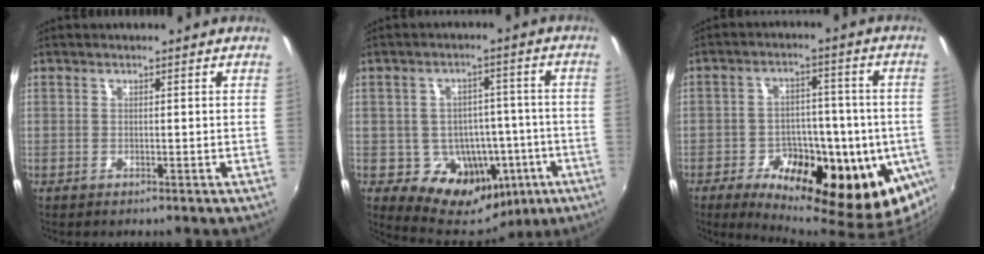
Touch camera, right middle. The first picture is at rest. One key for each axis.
{"total": 13.2, "fx": -4.8, "fy": 11.2, "fz": 5.2, "tx": -0.098, "ty": 0.021, "tz": -0.046}
{"total": 22.6, "fx": -7.6, "fy": 11.4, "fz": 17.9, "tx": -0.301, "ty": -0.032, "tz": -0.097}